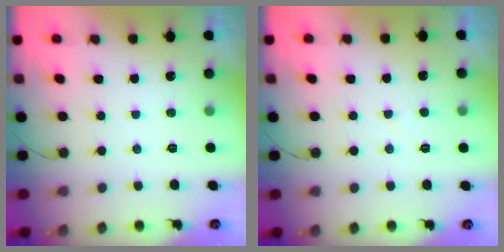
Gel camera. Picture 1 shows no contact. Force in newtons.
{"total": 2.0, "press": 2.0, "slide": 0.3}